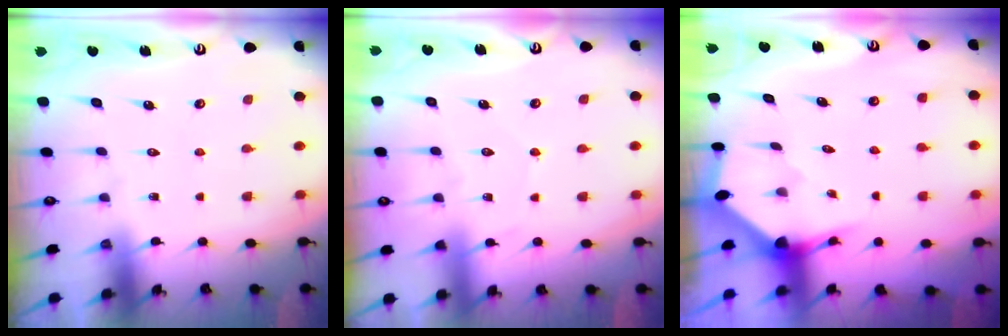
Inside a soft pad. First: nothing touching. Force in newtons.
{"total": 2.7, "press": 2.7, "slide": 0.3}
{"total": 2.8, "press": 2.8, "slide": 0.2}